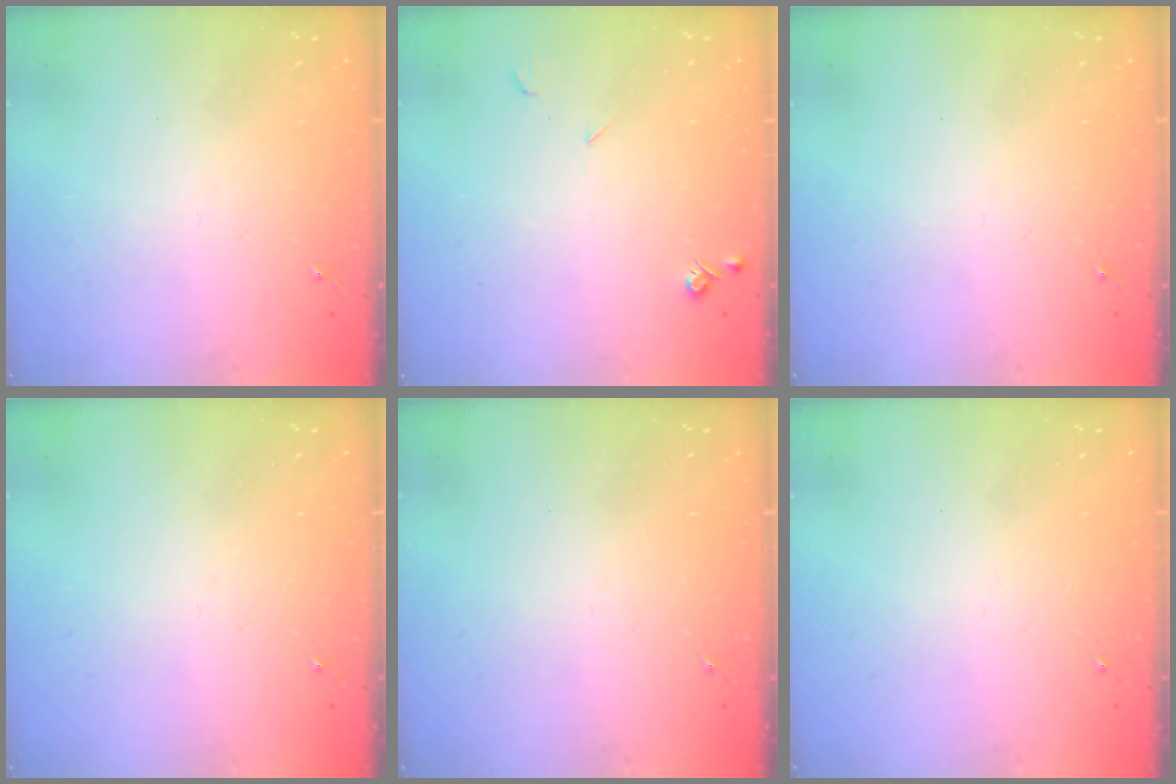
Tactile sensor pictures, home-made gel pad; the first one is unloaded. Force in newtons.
{"total": 4.2, "press": 4.2, "slide": 0.7}
{"total": 0.0}
{"total": 0.0}
{"total": 0.0}
{"total": 0.0}